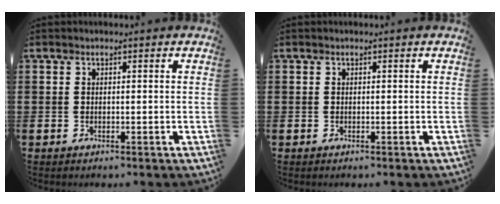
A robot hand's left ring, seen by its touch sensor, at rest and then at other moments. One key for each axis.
{"total": 0.0}